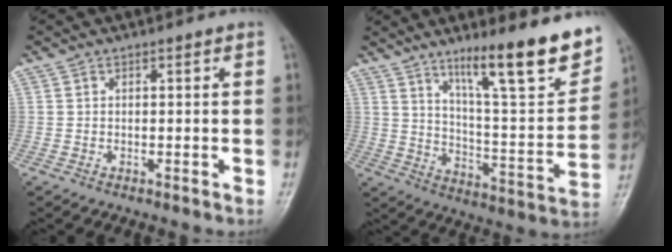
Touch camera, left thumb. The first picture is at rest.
{"total": 19.5, "force": [12.6, 3.3, 14.5], "torque": [-0.183, -0.068, 0.202]}